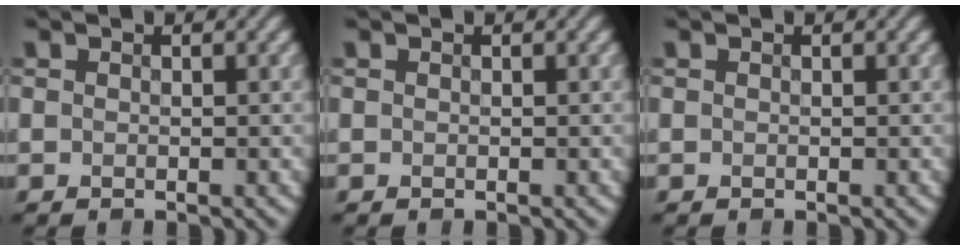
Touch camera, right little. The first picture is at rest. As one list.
[{"total": 0.0}, {"total": 0.0}]